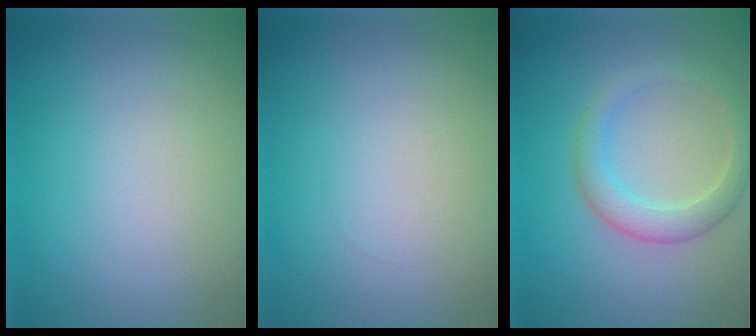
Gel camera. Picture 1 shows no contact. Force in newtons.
{"total": 0.0}
{"total": 3.0, "press": 3.0, "slide": 0.1}